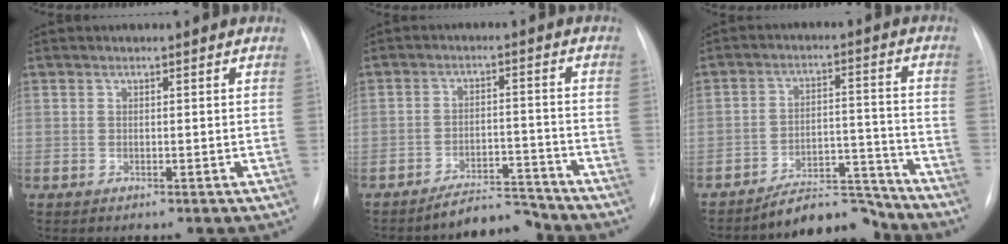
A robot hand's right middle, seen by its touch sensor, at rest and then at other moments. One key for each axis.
{"total": 5.1, "fx": -5.0, "fy": 0.8, "fz": 0.3, "tx": -0.002, "ty": 0.005, "tz": -0.079}
{"total": 7.8, "fx": -7.6, "fy": 1.6, "fz": 0.9, "tx": -0.004, "ty": 0.042, "tz": -0.121}